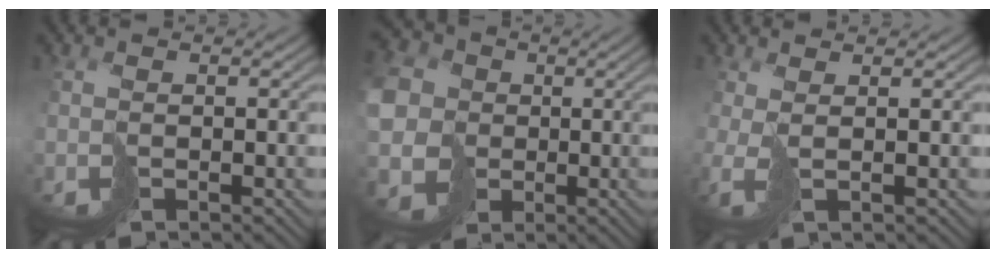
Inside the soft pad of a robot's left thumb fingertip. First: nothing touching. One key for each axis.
{"total": 10.9, "fx": 0.1, "fy": 9.7, "fz": 5.1, "tx": -0.169, "ty": -0.017, "tz": 0.007}
{"total": 2.1, "fx": 0.4, "fy": 0.6, "fz": 2.0, "tx": -0.046, "ty": 0.002, "tz": 0.009}